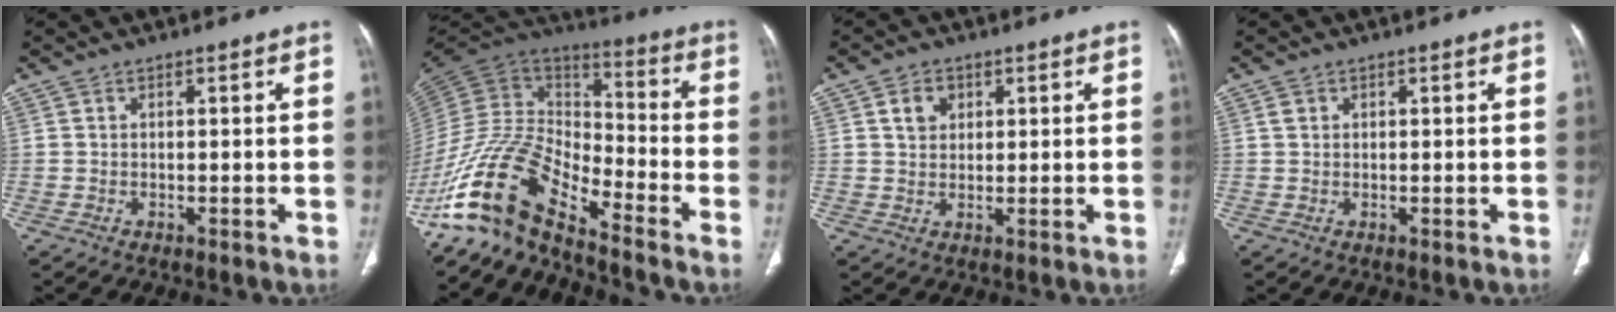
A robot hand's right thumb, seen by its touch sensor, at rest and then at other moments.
{"total": 15.9, "force": [-12.5, 4.9, 8.5], "torque": [-0.159, 0.091, -0.254]}
{"total": 4.0, "force": [1.6, 3.1, 2.0], "torque": [-0.013, -0.006, 0.029]}
{"total": 1.2, "force": [0.5, 0.9, 0.5], "torque": [-0.003, 0.000, 0.011]}